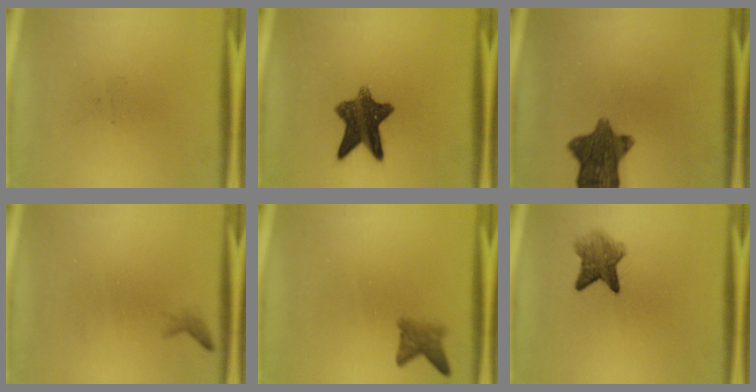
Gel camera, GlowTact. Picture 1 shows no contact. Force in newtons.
{"total": 10.2}
{"total": 10.2}
{"total": 0.7}
{"total": 2.5}
{"total": 4.7}